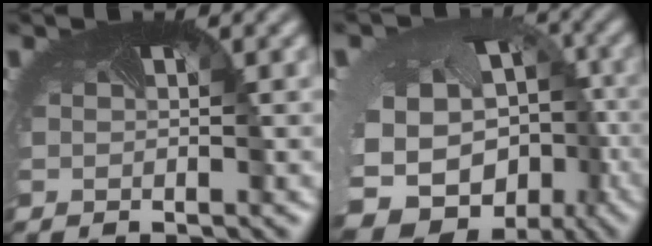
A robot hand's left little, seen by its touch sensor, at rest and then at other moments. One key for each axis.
{"total": 18.9, "fx": -7.7, "fy": 14.1, "fz": 10.1, "tx": -0.185, "ty": -0.092, "tz": -0.091}